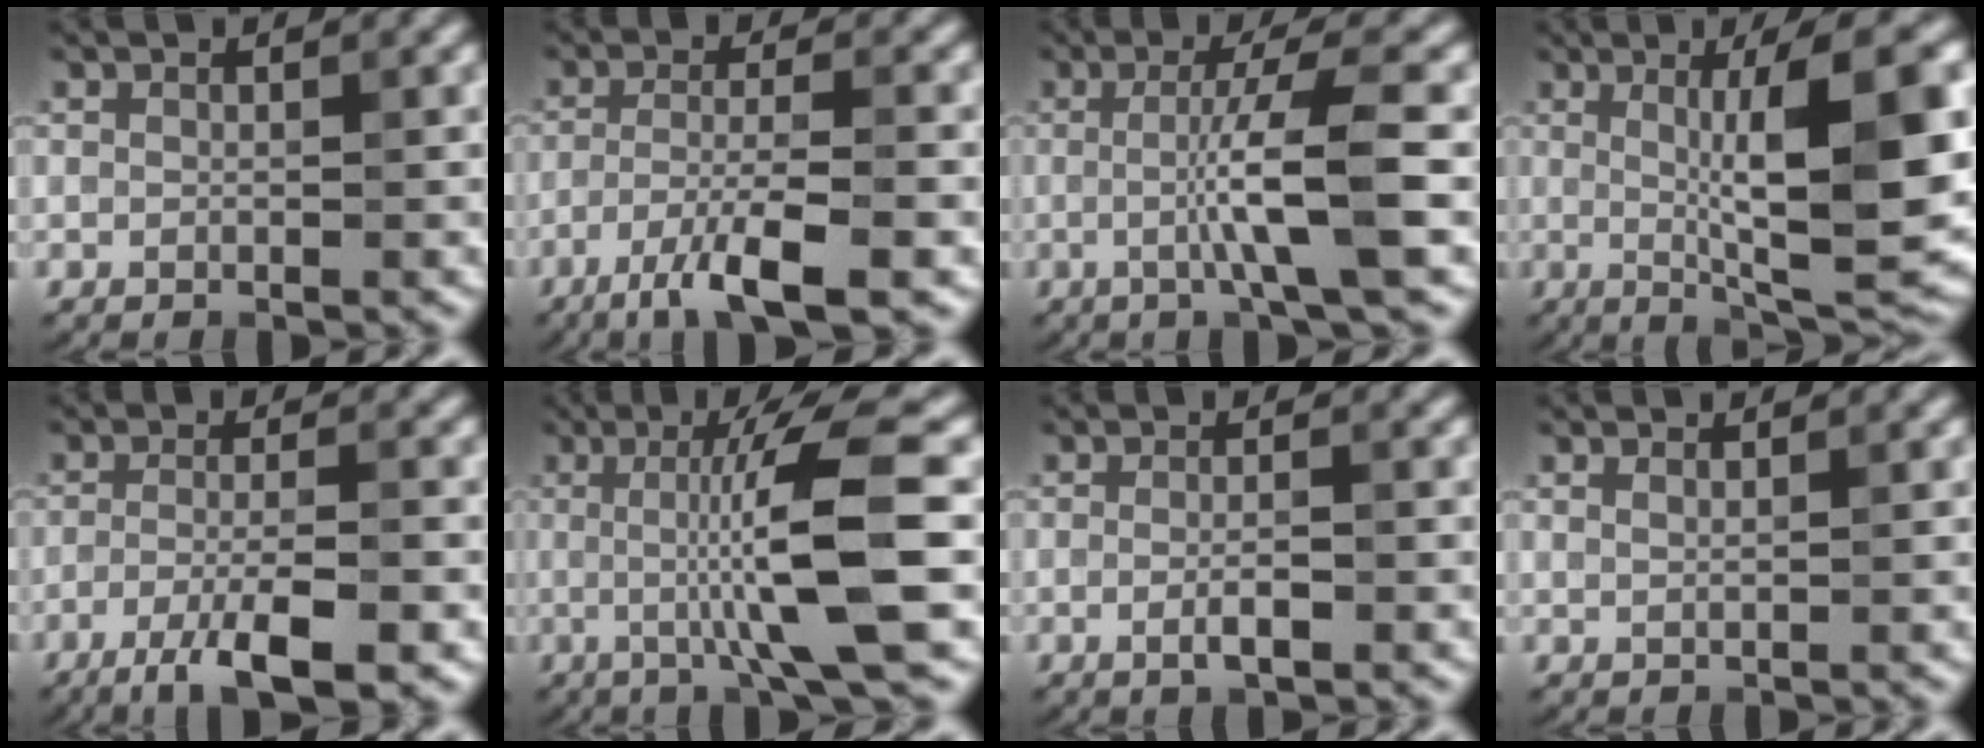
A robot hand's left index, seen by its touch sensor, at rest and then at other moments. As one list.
[{"total": 5.9, "force": [-3.4, 0.9, 4.8], "torque": [-0.083, 0.002, -0.065]}, {"total": 6.4, "force": [-0.7, 0.7, 6.3], "torque": [-0.101, 0.007, -0.018]}, {"total": 11.9, "force": [0.6, 2.5, 11.6], "torque": [-0.157, 0.003, 0.015]}, {"total": 5.3, "force": [-2.8, 0.9, 4.4], "torque": [-0.076, 0.002, -0.055]}, {"total": 9.6, "force": [-0.5, 1.6, 9.5], "torque": [-0.142, 0.000, -0.006]}, {"total": 2.3, "force": [-0.6, 0.4, 2.1], "torque": [-0.039, -0.005, -0.011]}, {"total": 1.1, "force": [0.8, 0.4, 0.7], "torque": [-0.006, -0.001, 0.007]}]